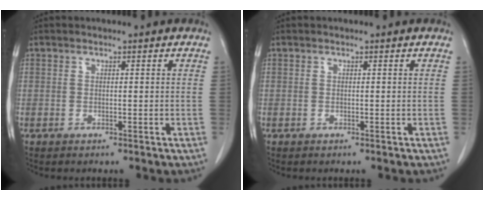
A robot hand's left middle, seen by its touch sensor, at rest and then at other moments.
{"total": 0.0}